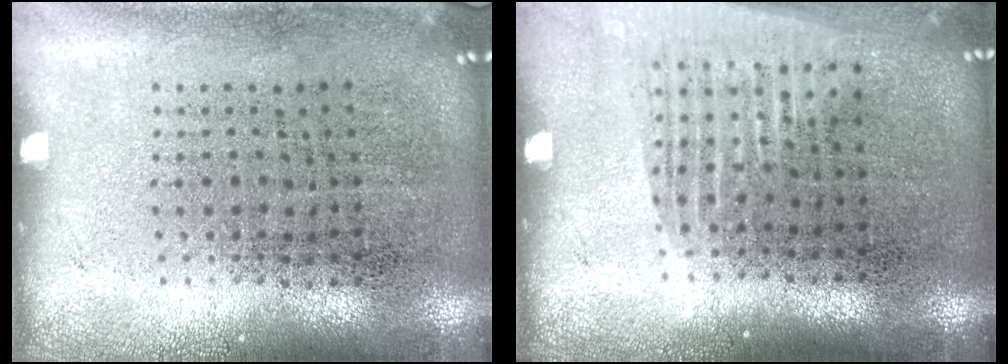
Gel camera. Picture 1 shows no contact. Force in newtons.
{"total": 1.4, "press": 1.2, "slide": 0.8}